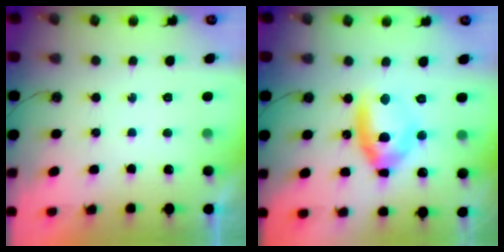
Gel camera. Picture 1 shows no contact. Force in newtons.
{"total": 12.2, "press": 12.1, "slide": 1.6}